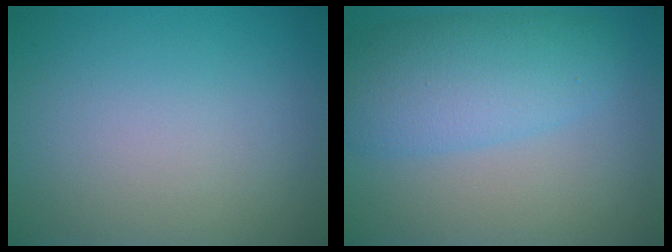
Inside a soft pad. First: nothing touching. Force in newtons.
{"total": 5.8, "press": 5.8, "slide": 0.2}